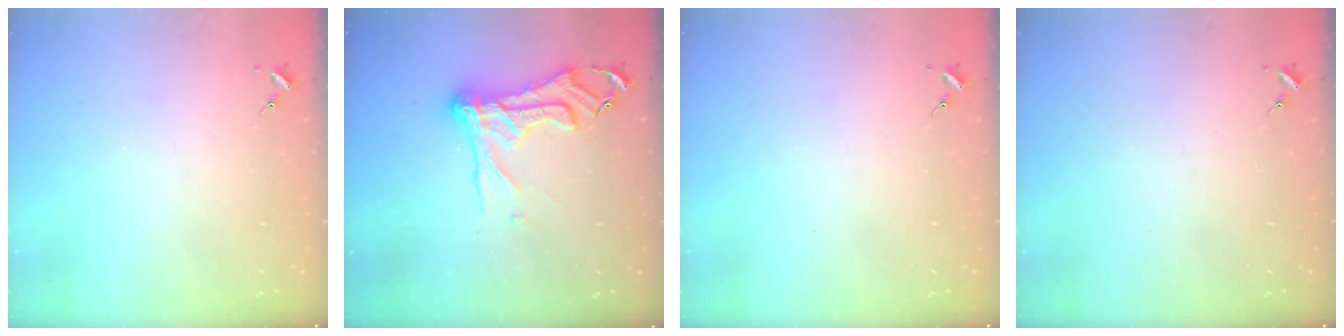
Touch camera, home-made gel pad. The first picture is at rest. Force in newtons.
{"total": 16.8, "press": 16.7, "slide": 1.6}
{"total": 0.0}
{"total": 0.0}